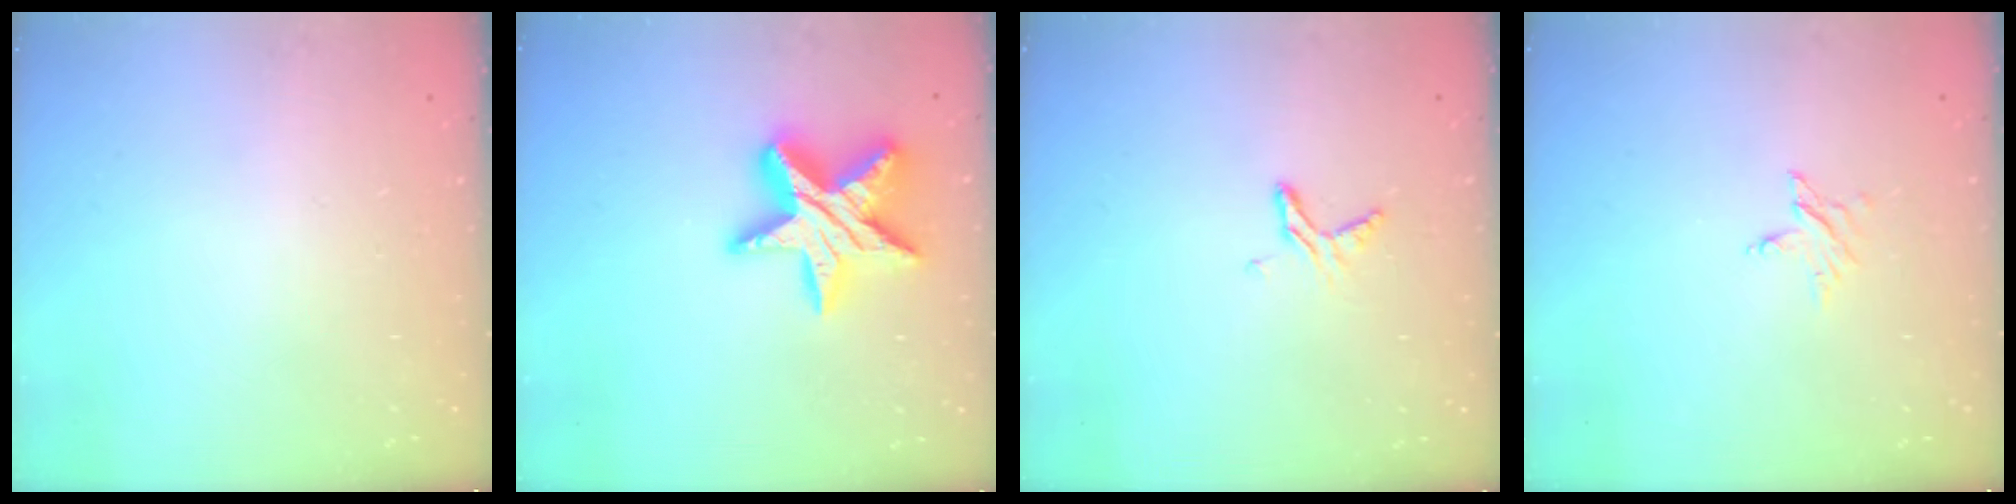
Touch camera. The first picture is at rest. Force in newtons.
{"total": 17.3, "press": 17.2, "slide": 1.5}
{"total": 4.9, "press": 4.9, "slide": 0.3}
{"total": 2.8, "press": 2.8, "slide": 0.1}